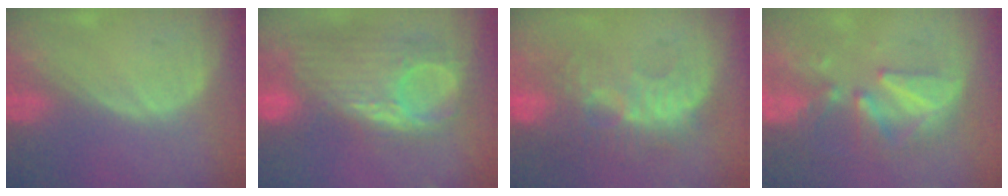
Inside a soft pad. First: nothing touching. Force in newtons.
{"total": 11.8, "press": 10.6, "slide": 5.1}
{"total": 9.6, "press": 9.0, "slide": 3.4}
{"total": 8.0, "press": 7.9, "slide": 1.5}